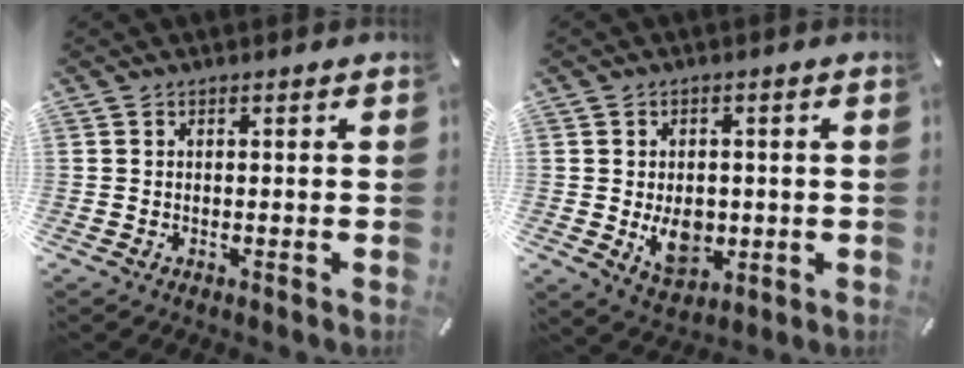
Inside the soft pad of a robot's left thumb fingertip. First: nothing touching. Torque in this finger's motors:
{"motor_torque": [0.49, 1.99, 0.12, 0.11, 0.05]}